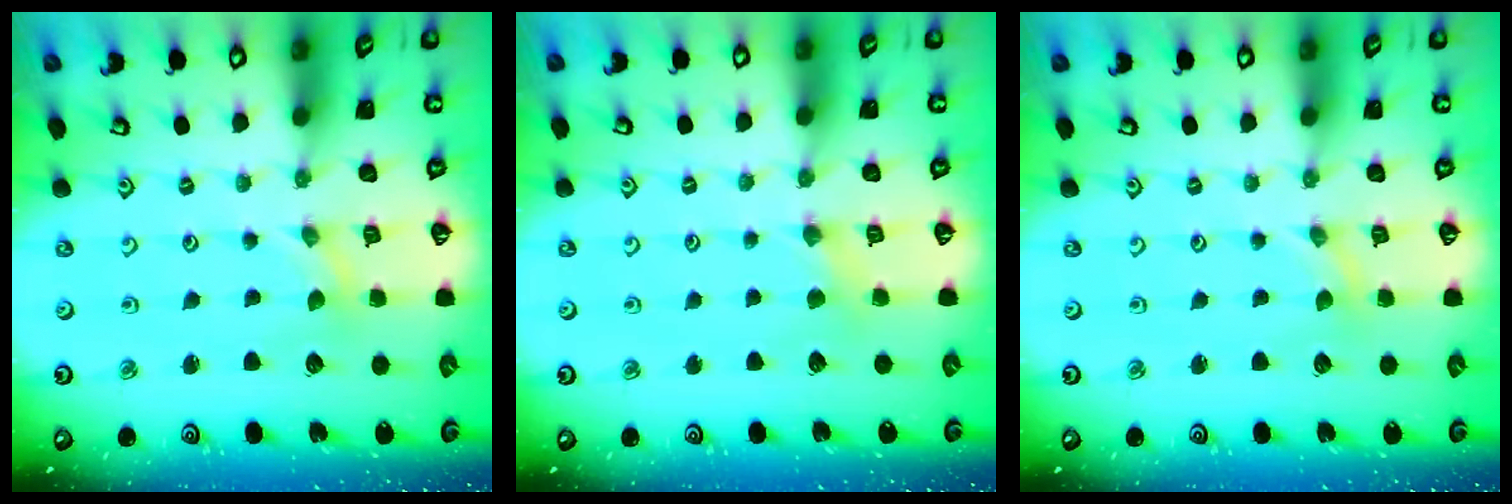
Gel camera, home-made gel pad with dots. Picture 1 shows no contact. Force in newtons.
{"total": 2.4, "press": 2.4, "slide": 0.5}
{"total": 0.0}